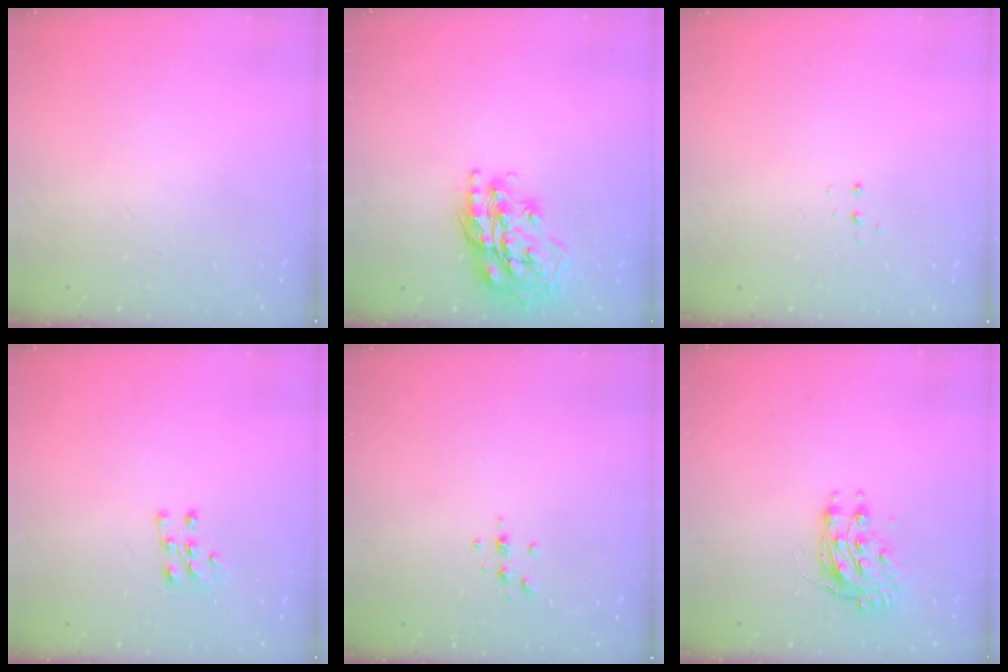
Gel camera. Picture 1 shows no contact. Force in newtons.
{"total": 18.4, "press": 18.3, "slide": 1.7}
{"total": 3.3, "press": 3.2, "slide": 0.6}
{"total": 6.3, "press": 6.1, "slide": 1.6}
{"total": 4.1, "press": 3.7, "slide": 1.7}
{"total": 8.2, "press": 8.2, "slide": 0.3}